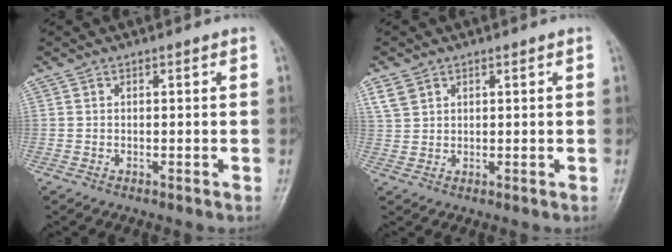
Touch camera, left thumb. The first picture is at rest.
{"total": 3.8, "force": [1.9, 2.8, 1.7], "torque": [-0.027, 0.001, 0.044]}